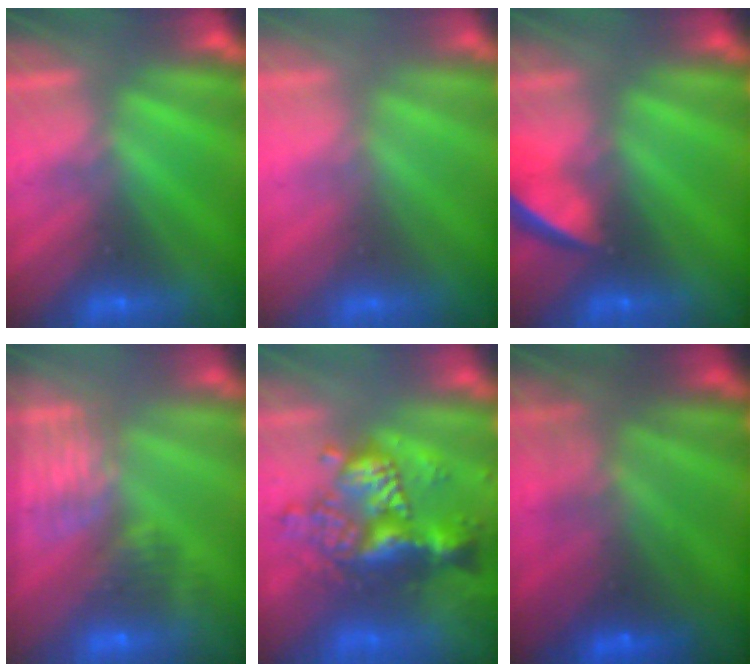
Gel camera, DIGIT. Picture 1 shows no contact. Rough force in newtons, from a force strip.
{"total": 2.8}
{"total": 5.8}
{"total": 8.5}
{"total": 9.4}
{"total": 5.6}